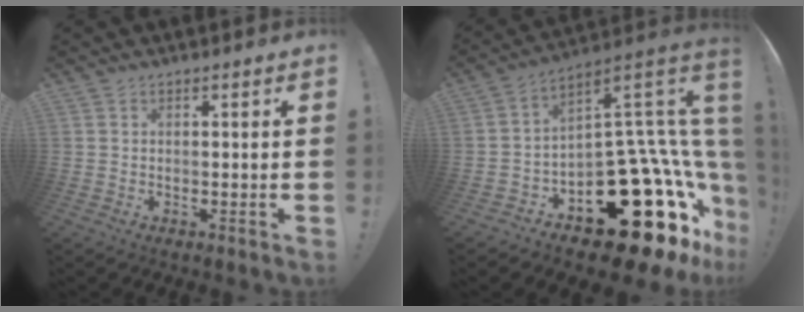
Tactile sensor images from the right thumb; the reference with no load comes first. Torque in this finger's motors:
{"motor_torque": [2.85, 2.16, 1.38, -1.39, 0.52]}